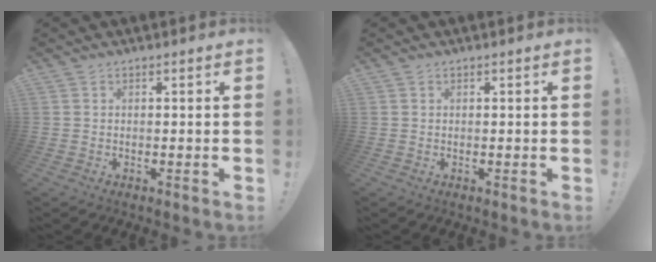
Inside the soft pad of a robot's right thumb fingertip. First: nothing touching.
{"total": 0.0}